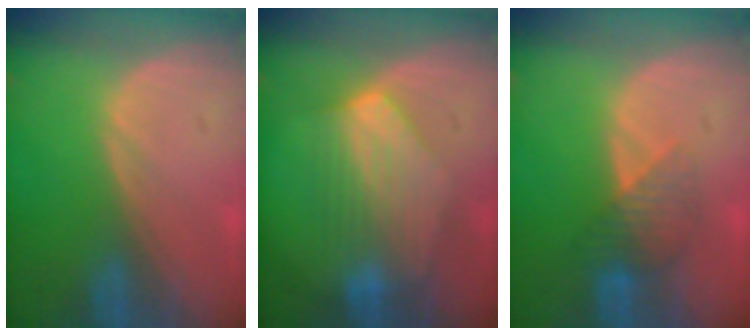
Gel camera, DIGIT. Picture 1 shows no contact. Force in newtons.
{"total": 6.9, "press": 6.9, "slide": 0.2}
{"total": 4.0, "press": 3.8, "slide": 1.0}